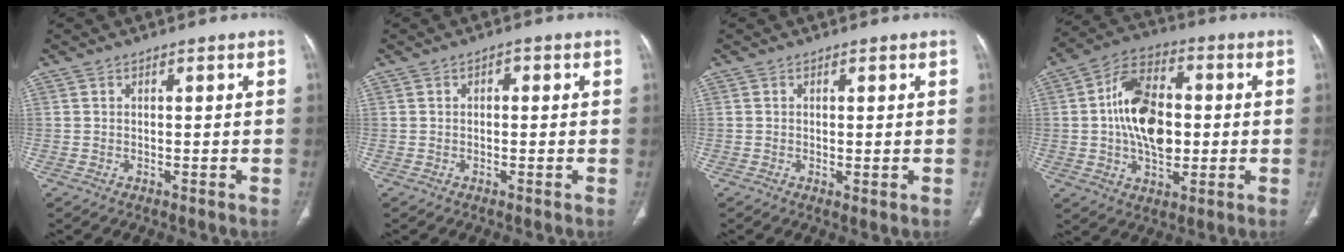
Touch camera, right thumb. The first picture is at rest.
{"total": 1.2, "force": [0.1, 0.8, 0.9], "torque": [-0.003, 0.004, -0.004]}
{"total": 1.1, "force": [-0.1, 0.3, 1.1], "torque": [-0.023, -0.007, 0.000]}
{"total": 15.5, "force": [0.4, 9.5, 12.2], "torque": [-0.190, 0.019, 0.002]}